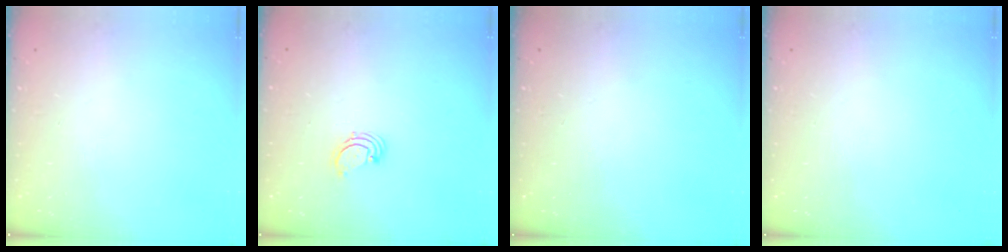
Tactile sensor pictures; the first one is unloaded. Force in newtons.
{"total": 1.7, "press": 1.7, "slide": 0.2}
{"total": 0.0}
{"total": 0.0}